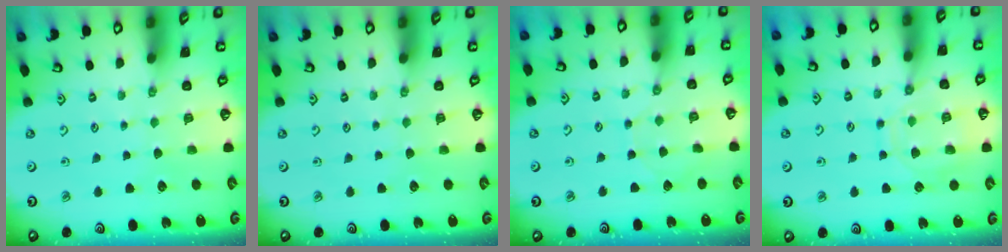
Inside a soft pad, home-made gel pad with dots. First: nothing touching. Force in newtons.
{"total": 0.0}
{"total": 4.1, "press": 4.1, "slide": 0.4}
{"total": 11.7, "press": 11.6, "slide": 1.0}